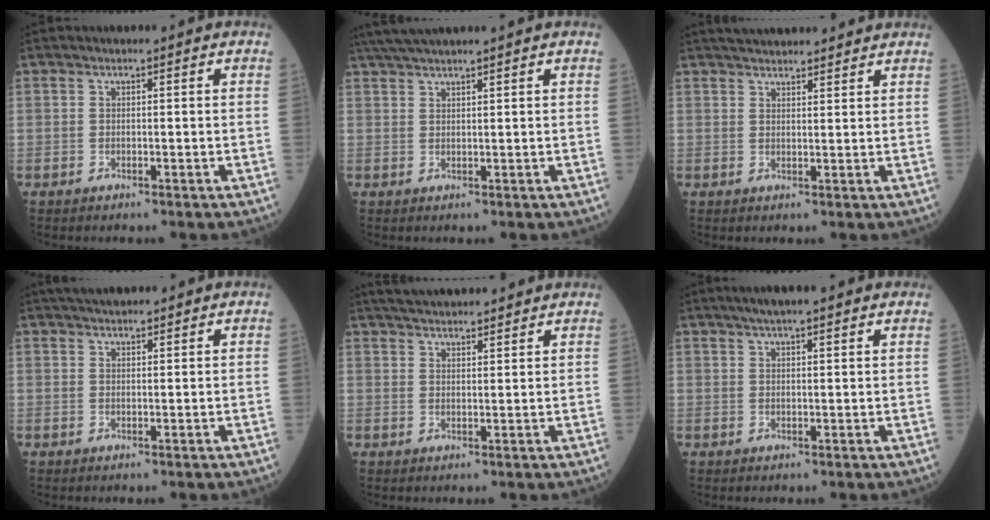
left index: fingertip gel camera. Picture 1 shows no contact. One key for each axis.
{"total": 5.7, "fx": 4.9, "fy": -0.6, "fz": 2.7, "tx": -0.048, "ty": 0.033, "tz": 0.092}
{"total": 10.0, "fx": 9.2, "fy": 2.0, "fz": 3.5, "tx": -0.045, "ty": 0.033, "tz": 0.125}
{"total": 5.0, "fx": 4.5, "fy": 1.0, "fz": 2.0, "tx": -0.031, "ty": 0.033, "tz": 0.072}
{"total": 11.6, "fx": 10.7, "fy": 1.8, "fz": 4.1, "tx": -0.064, "ty": 0.034, "tz": 0.157}
{"total": 7.7, "fx": 6.2, "fy": 0.9, "fz": 4.4, "tx": -0.061, "ty": 0.033, "tz": 0.086}